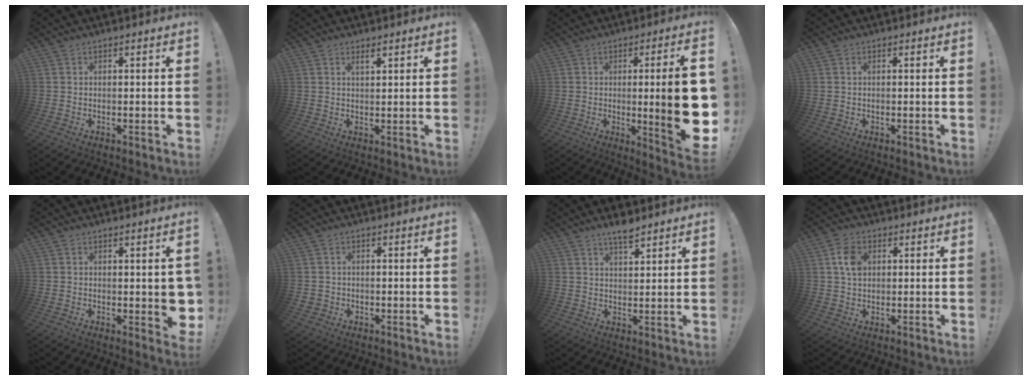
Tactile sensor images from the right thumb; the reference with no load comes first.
{"total": 2.1, "force": [1.6, 0.4, 1.3], "torque": [-0.018, -0.006, 0.027]}
{"total": 18.3, "force": [-0.8, 1.9, 18.2], "torque": [-0.251, -0.016, -0.007]}
{"total": 0.0}
{"total": 3.9, "force": [0.5, 2.2, 3.3], "torque": [-0.028, -0.002, 0.014]}
{"total": 1.8, "force": [-0.2, 1.7, 0.6], "torque": [-0.014, 0.005, -0.001]}
{"total": 5.1, "force": [4.1, 1.1, 2.8], "torque": [-0.038, -0.028, 0.069]}
{"total": 6.8, "force": [1.8, 4.9, 4.2], "torque": [-0.062, 0.004, 0.034]}